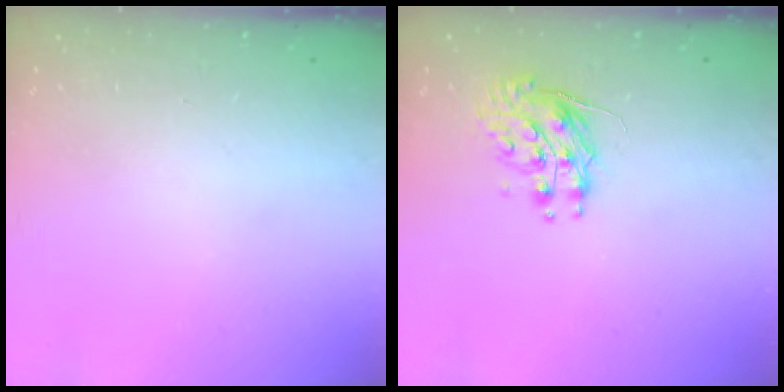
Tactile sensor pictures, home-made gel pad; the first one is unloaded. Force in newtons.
{"total": 8.9, "press": 8.9, "slide": 0.3}